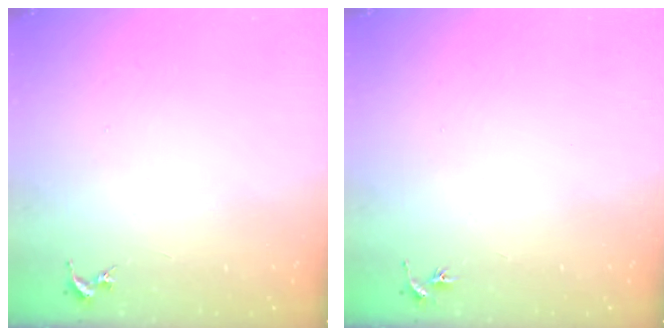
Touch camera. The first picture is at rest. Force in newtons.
{"total": 3.0, "press": 3.0, "slide": 0.3}